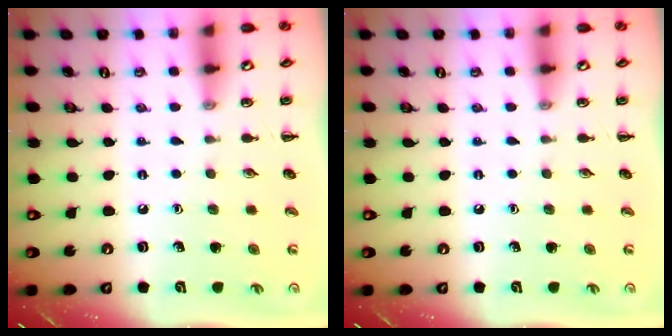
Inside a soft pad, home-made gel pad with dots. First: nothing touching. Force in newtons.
{"total": 0.0}